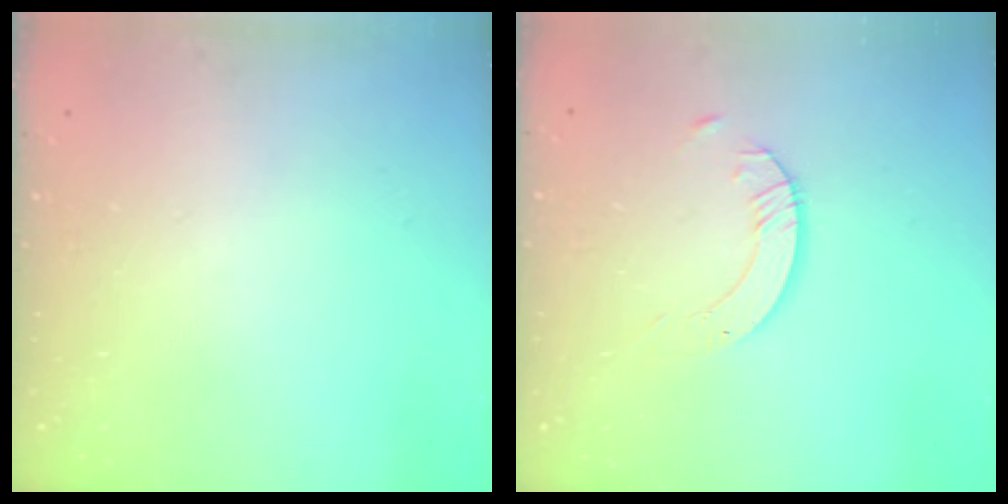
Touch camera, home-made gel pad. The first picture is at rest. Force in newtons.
{"total": 2.7, "press": 2.7, "slide": 0.2}